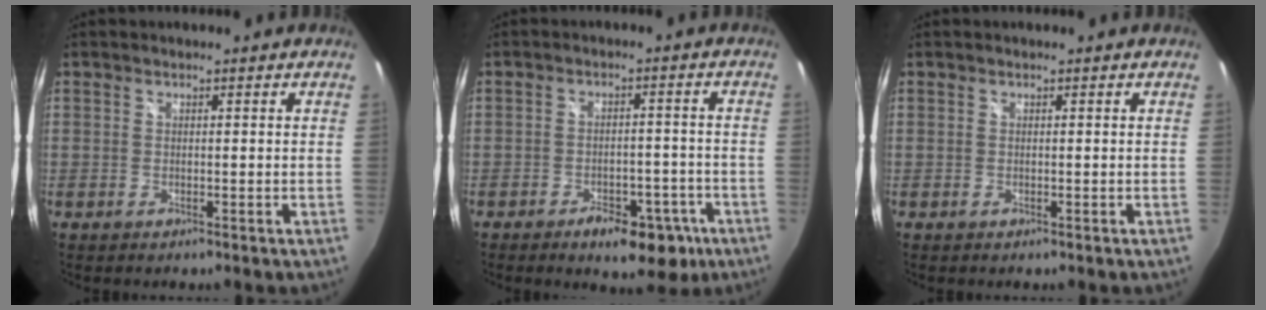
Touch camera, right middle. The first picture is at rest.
{"total": 9.7, "force": [-6.1, 5.1, 5.7], "torque": [-0.096, 0.003, -0.070]}
{"total": 0.0}